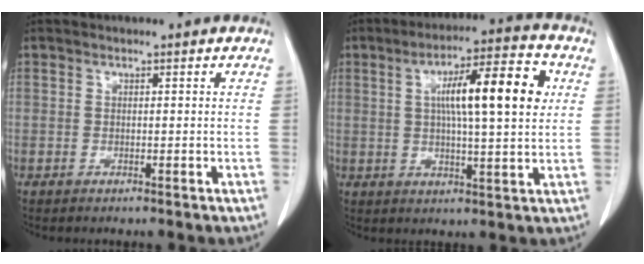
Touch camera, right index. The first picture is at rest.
{"total": 13.4, "force": [3.2, 2.0, 12.9], "torque": [-0.200, 0.023, 0.045]}